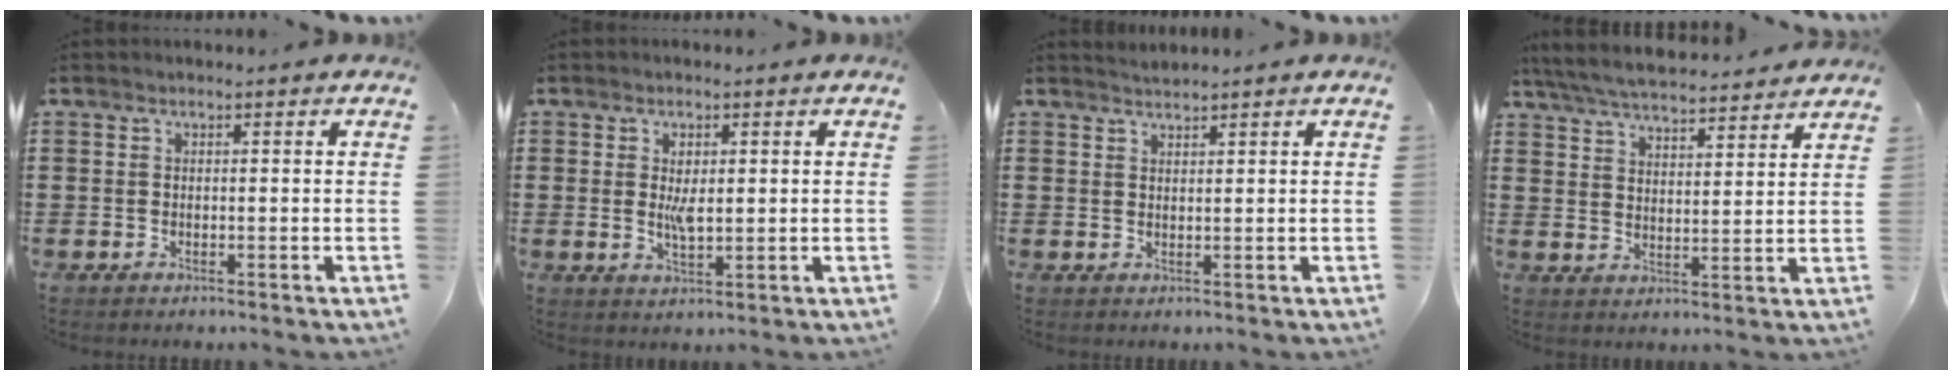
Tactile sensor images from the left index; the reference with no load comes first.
{"total": 3.3, "force": [0.6, 1.4, 2.9], "torque": [-0.052, 0.001, 0.009]}
{"total": 1.2, "force": [1.2, -0.1, 0.0], "torque": [-0.003, 0.002, 0.023]}
{"total": 5.5, "force": [5.4, 0.3, 1.2], "torque": [-0.048, -0.029, 0.094]}